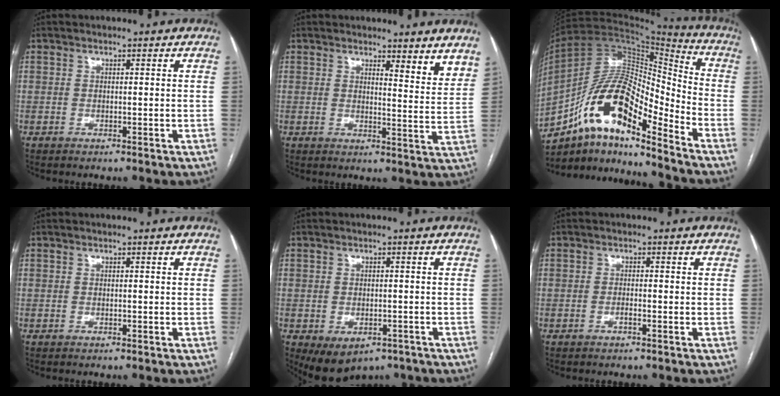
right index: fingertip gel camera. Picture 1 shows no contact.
{"total": 5.6, "force": [4.9, 0.9, 2.6], "torque": [-0.025, -0.029, 0.049]}
{"total": 16.7, "force": [-10.2, 4.3, 12.5], "torque": [-0.232, 0.038, -0.173]}
{"total": 0.0}
{"total": 6.8, "force": [-4.0, 4.4, 3.4], "torque": [-0.049, 0.002, -0.046]}
{"total": 1.0, "force": [-0.5, 0.1, 0.9], "torque": [-0.019, 0.001, -0.009]}